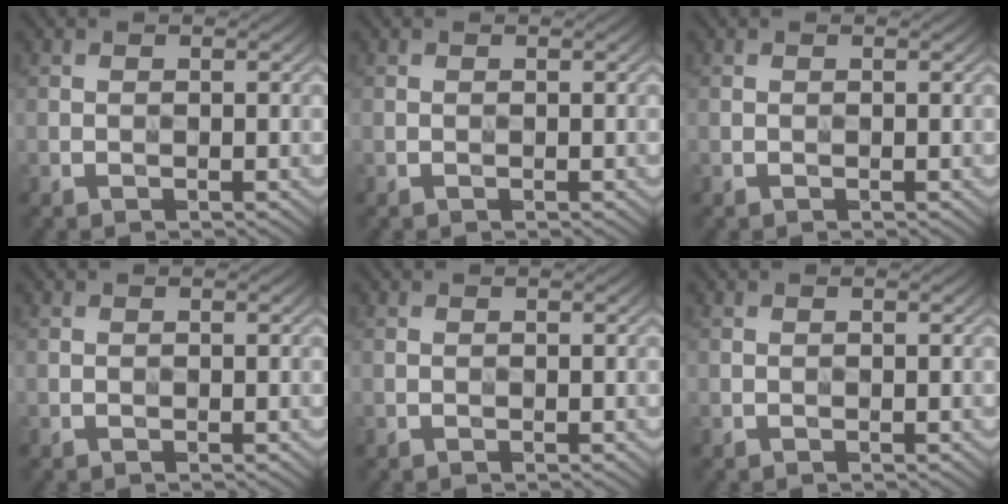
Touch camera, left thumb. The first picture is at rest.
{"total": 0.0}
{"total": 0.0}
{"total": 0.0}
{"total": 0.0}
{"total": 0.0}